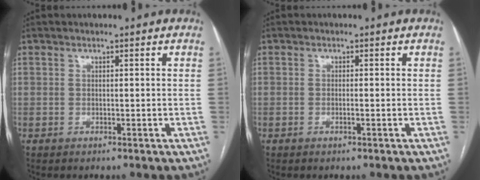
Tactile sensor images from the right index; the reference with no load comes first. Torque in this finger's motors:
{"motor_torque": [-0.39, 0.22, -0.05, -0.01]}